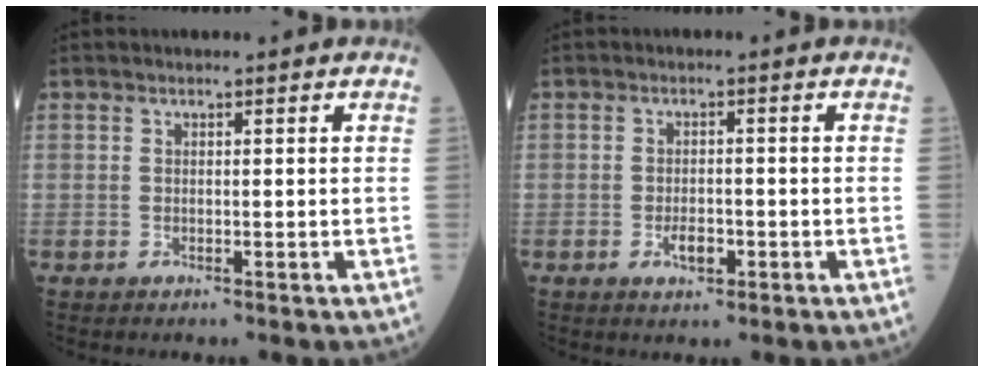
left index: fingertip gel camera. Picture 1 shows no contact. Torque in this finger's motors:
{"motor_torque": [0.66, 0.43, 0.23, 0.06]}